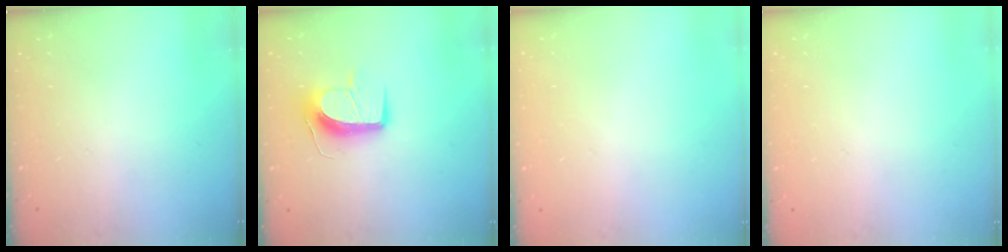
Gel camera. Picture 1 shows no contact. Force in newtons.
{"total": 12.7, "press": 12.7, "slide": 0.5}
{"total": 0.0}
{"total": 0.0}